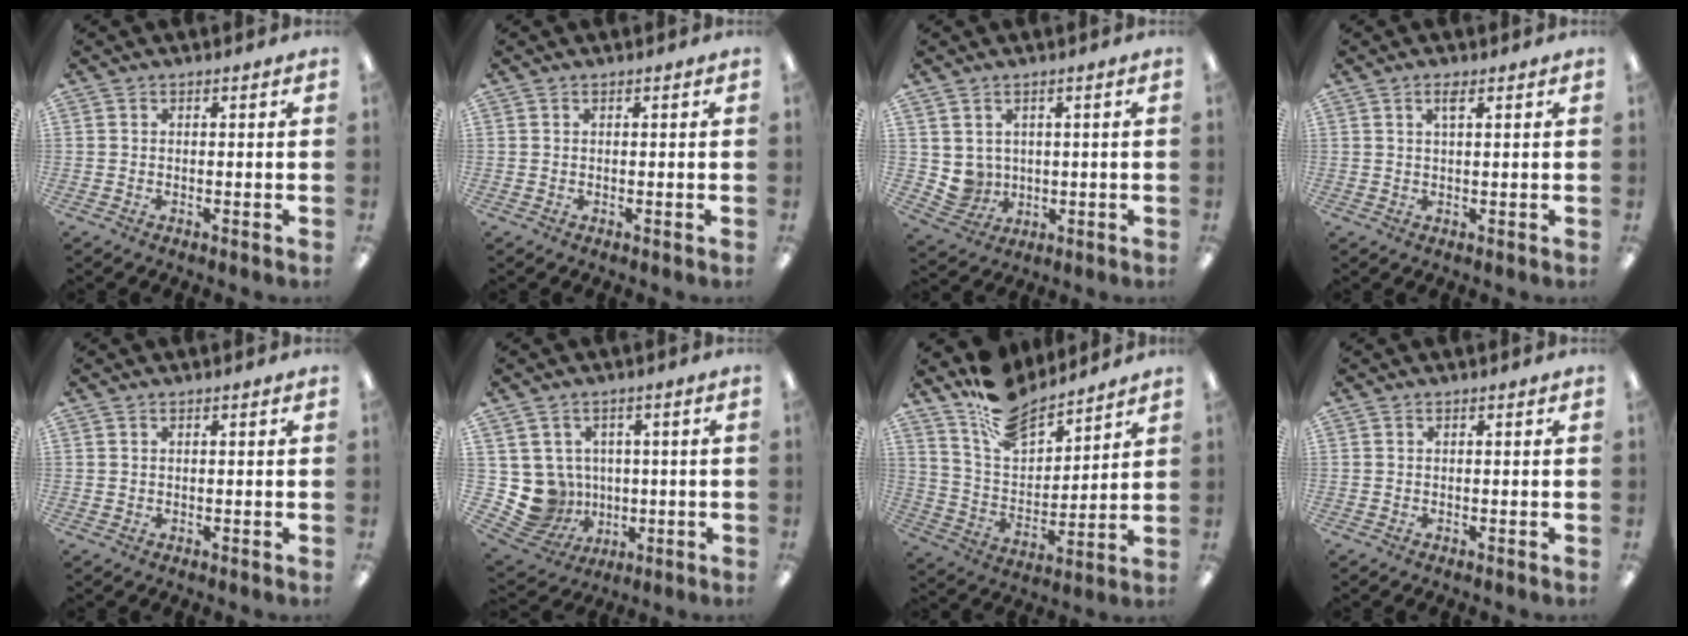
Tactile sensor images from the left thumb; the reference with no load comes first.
{"total": 0.0}
{"total": 4.8, "force": [2.2, 4.2, 0.6], "torque": [-0.027, -0.009, 0.044]}
{"total": 2.2, "force": [1.3, 0.6, 1.7], "torque": [-0.031, 0.001, 0.020]}
{"total": 0.6, "force": [0.4, 0.3, 0.2], "torque": [-0.004, 0.002, 0.008]}
{"total": 8.9, "force": [0.2, 8.7, 2.0], "torque": [-0.082, -0.013, 0.013]}
{"total": 15.2, "force": [12.4, 6.6, 5.8], "torque": [-0.128, -0.072, 0.232]}
{"total": 0.0}